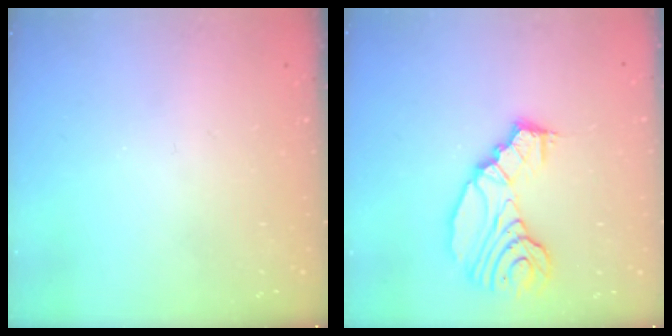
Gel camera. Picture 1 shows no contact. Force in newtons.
{"total": 14.4, "press": 13.7, "slide": 4.6}